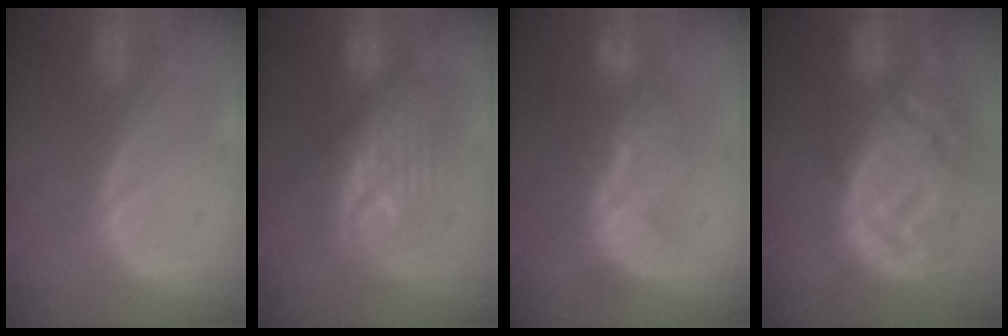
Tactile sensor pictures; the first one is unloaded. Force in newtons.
{"total": 8.2, "press": 8.2, "slide": 0.6}
{"total": 7.8, "press": 7.5, "slide": 2.0}
{"total": 13.3, "press": 11.6, "slide": 6.4}